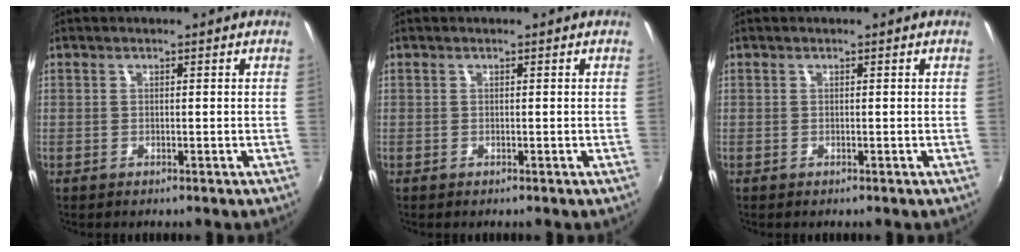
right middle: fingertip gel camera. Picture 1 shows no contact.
{"total": 0.0}
{"total": 0.0}